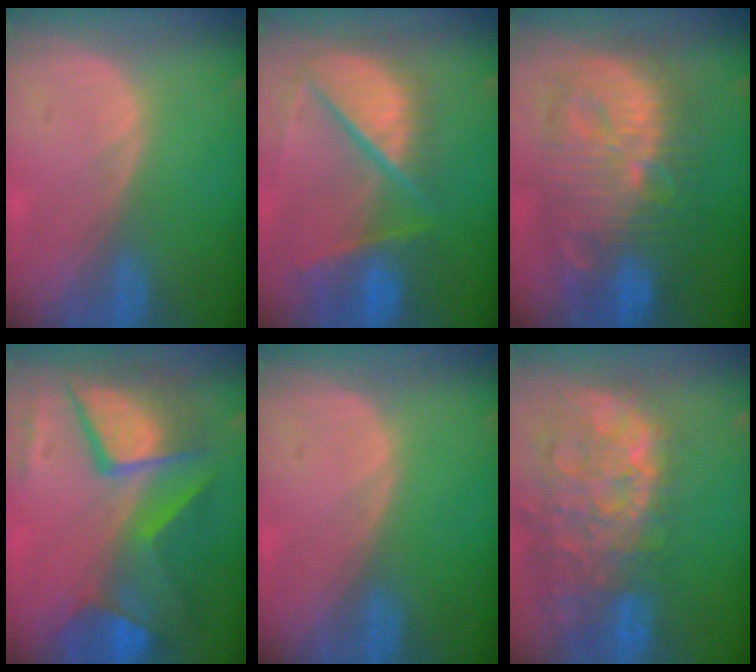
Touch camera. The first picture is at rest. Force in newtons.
{"total": 11.4, "press": 9.4, "slide": 6.4}
{"total": 13.7, "press": 13.7, "slide": 1.1}
{"total": 11.9, "press": 11.8, "slide": 1.1}
{"total": 0.0}
{"total": 14.9, "press": 12.1, "slide": 8.7}